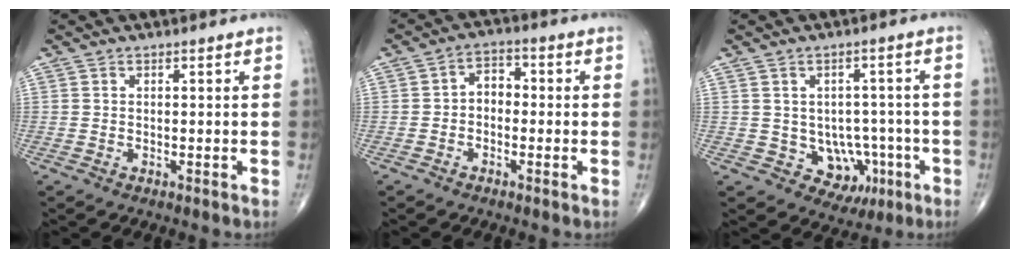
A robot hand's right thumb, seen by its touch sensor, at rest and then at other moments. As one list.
[{"total": 4.0, "force": [-0.7, 3.0, 2.6], "torque": [-0.024, 0.020, -0.026]}, {"total": 8.1, "force": [-2.2, 6.7, 3.9], "torque": [-0.010, 0.022, -0.017]}]